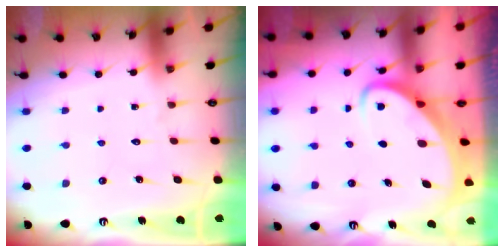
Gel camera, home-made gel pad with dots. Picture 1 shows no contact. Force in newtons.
{"total": 3.3, "press": 3.2, "slide": 0.4}